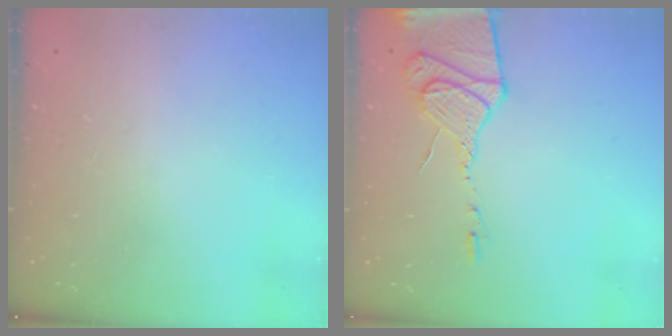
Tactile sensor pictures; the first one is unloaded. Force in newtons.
{"total": 13.7, "press": 13.7, "slide": 1.2}